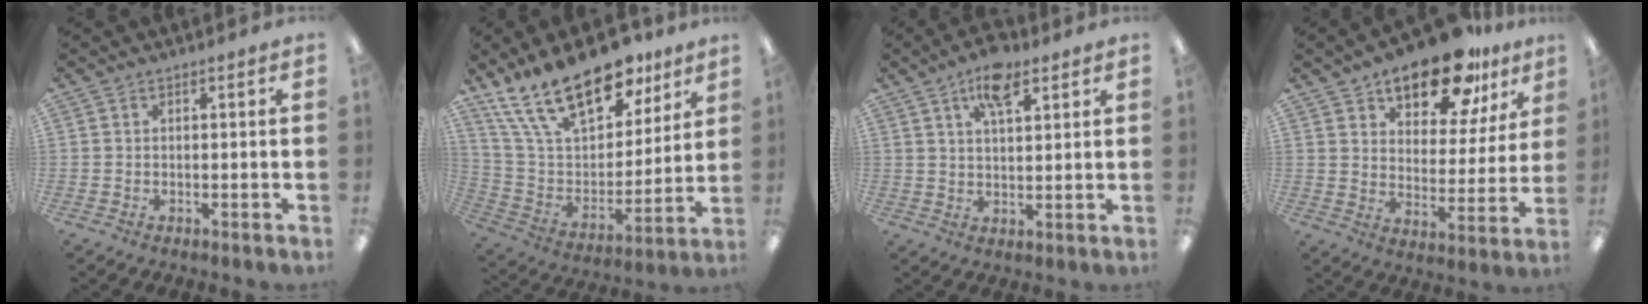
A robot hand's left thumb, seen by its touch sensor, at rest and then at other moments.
{"total": 23.6, "force": [15.8, 11.1, 13.7], "torque": [-0.252, -0.092, 0.279]}
{"total": 8.7, "force": [5.3, 3.4, 6.0], "torque": [-0.095, -0.017, 0.089]}
{"total": 16.7, "force": [12.7, 7.2, 8.1], "torque": [-0.124, -0.078, 0.218]}